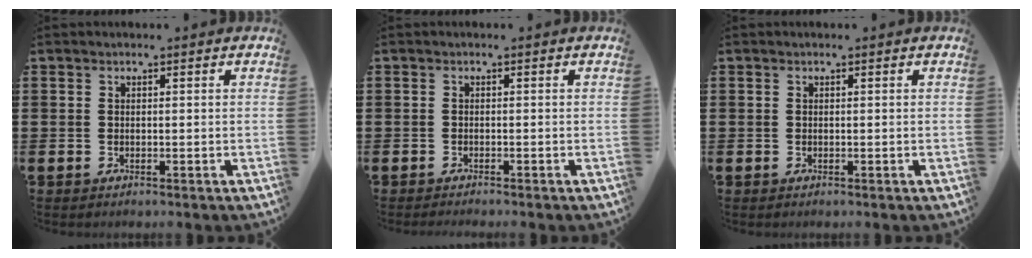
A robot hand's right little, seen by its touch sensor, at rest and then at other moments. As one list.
[{"total": 0.5, "force": [-0.5, -0.1, 0.1], "torque": [0.000, -0.002, -0.010]}, {"total": 0.0}]